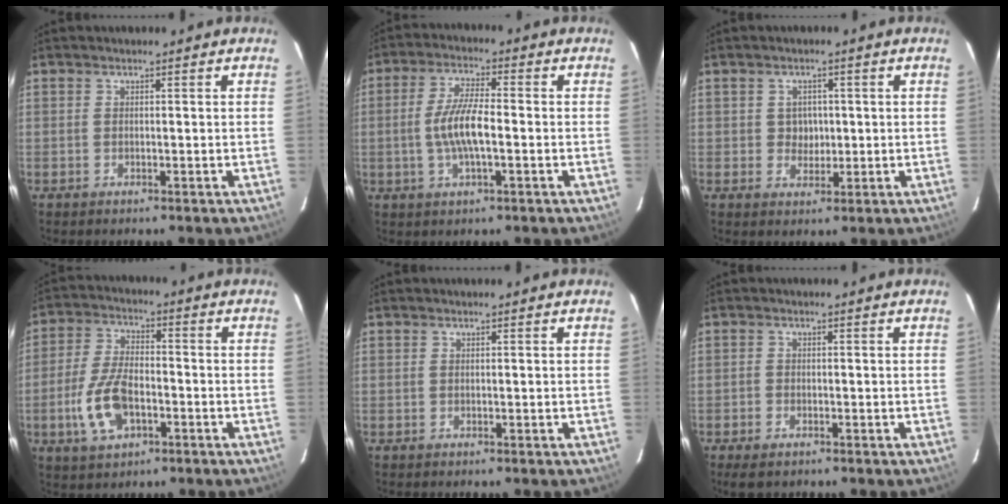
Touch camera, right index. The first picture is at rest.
{"total": 7.7, "force": [-1.3, 2.0, 7.3], "torque": [-0.146, 0.003, -0.026]}
{"total": 3.1, "force": [0.2, 3.0, 0.9], "torque": [-0.013, 0.009, 0.005]}
{"total": 10.8, "force": [-3.7, 5.6, 8.5], "torque": [-0.185, 0.000, -0.065]}
{"total": 0.0}
{"total": 4.1, "force": [-2.8, 2.1, 2.2], "torque": [-0.057, -0.012, -0.051]}